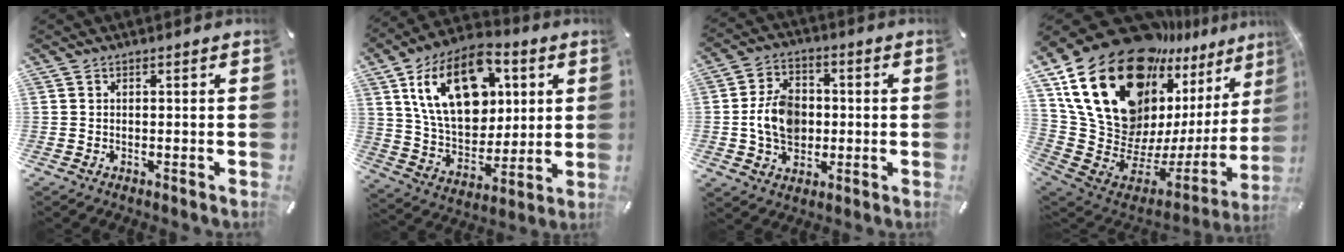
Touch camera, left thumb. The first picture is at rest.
{"total": 21.3, "force": [7.6, 14.5, 13.7], "torque": [-0.252, -0.023, 0.135]}
{"total": 9.9, "force": [-0.7, 7.9, 5.9], "torque": [-0.121, 0.010, -0.013]}
{"total": 28.3, "force": [14.1, 16.7, 18.0], "torque": [-0.276, -0.145, 0.286]}